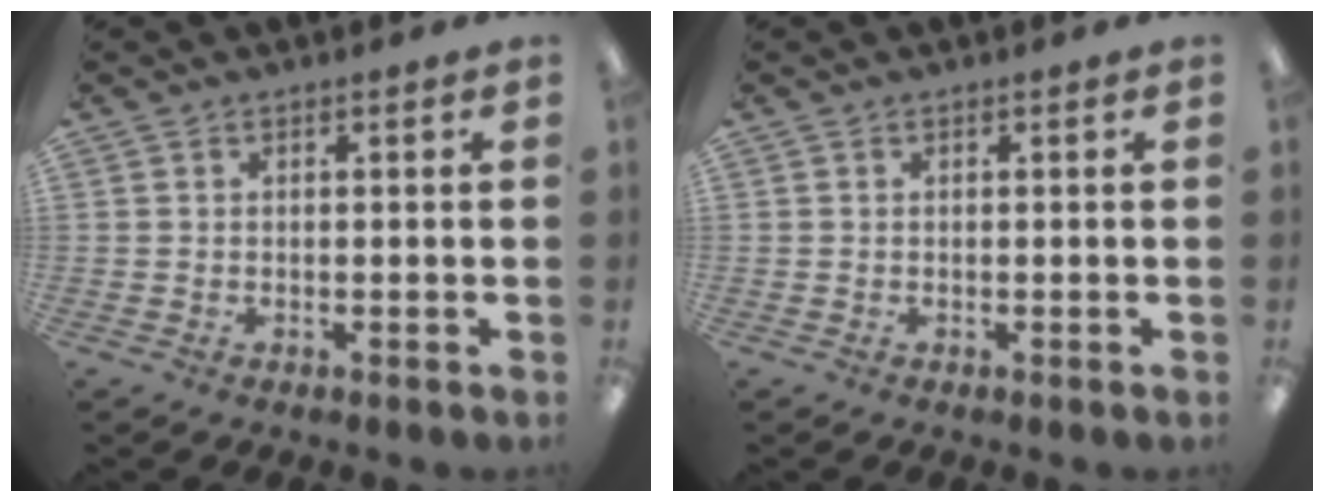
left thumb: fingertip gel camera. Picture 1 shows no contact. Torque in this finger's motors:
{"motor_torque": [0.00, 0.00, -0.07, 0.07, 0.00]}